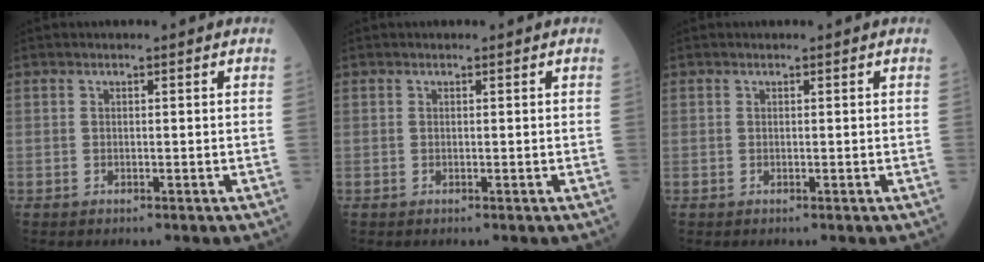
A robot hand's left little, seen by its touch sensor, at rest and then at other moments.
{"total": 0.0}
{"total": 0.0}